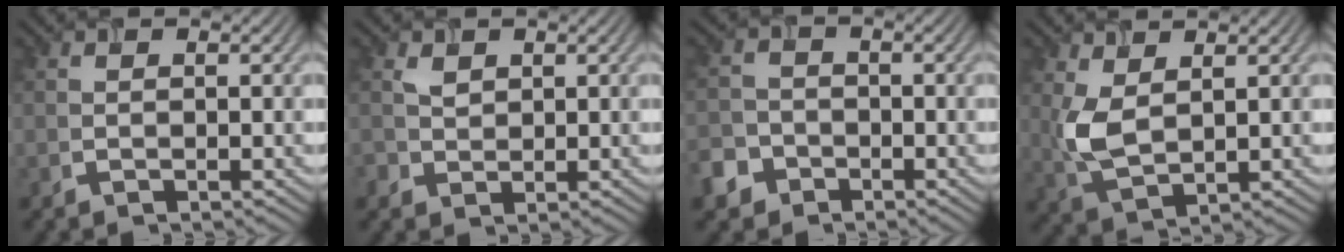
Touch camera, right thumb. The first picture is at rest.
{"total": 1.7, "force": [0.7, 1.4, 0.6], "torque": [-0.021, -0.003, 0.018]}
{"total": 4.2, "force": [-2.7, 3.0, 1.1], "torque": [-0.032, -0.003, -0.060]}
{"total": 5.1, "force": [1.4, 2.7, 4.0], "torque": [-0.108, -0.001, 0.035]}